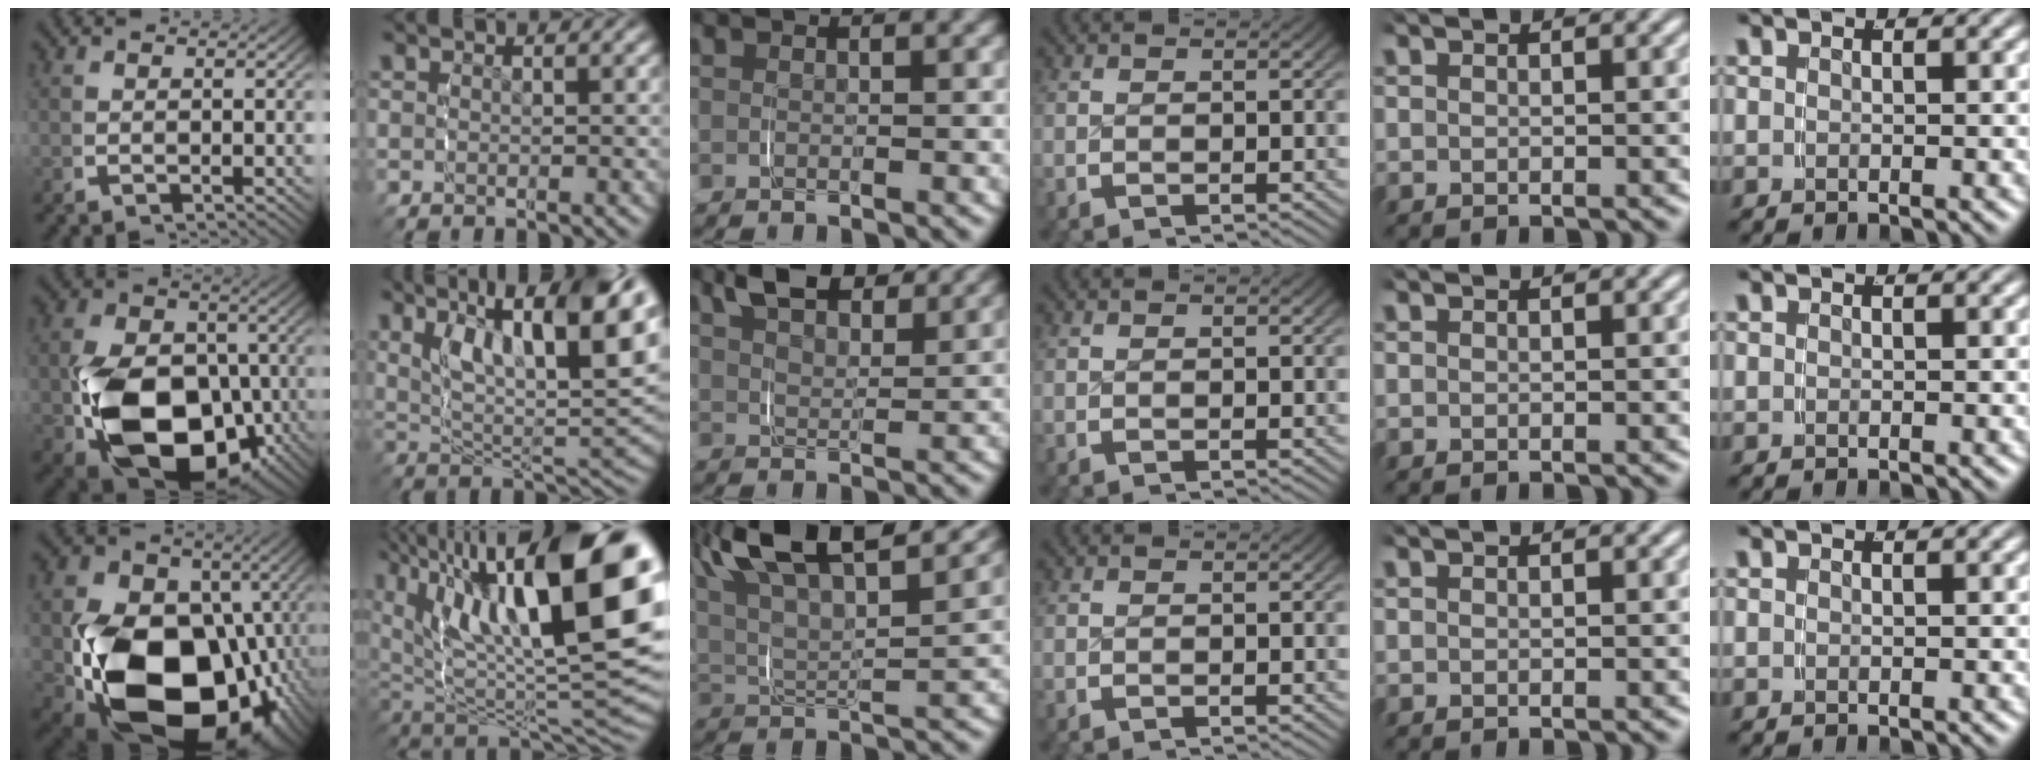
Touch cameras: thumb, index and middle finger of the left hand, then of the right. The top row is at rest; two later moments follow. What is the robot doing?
{"motion": "grasp_and_lifting", "object": "key"}